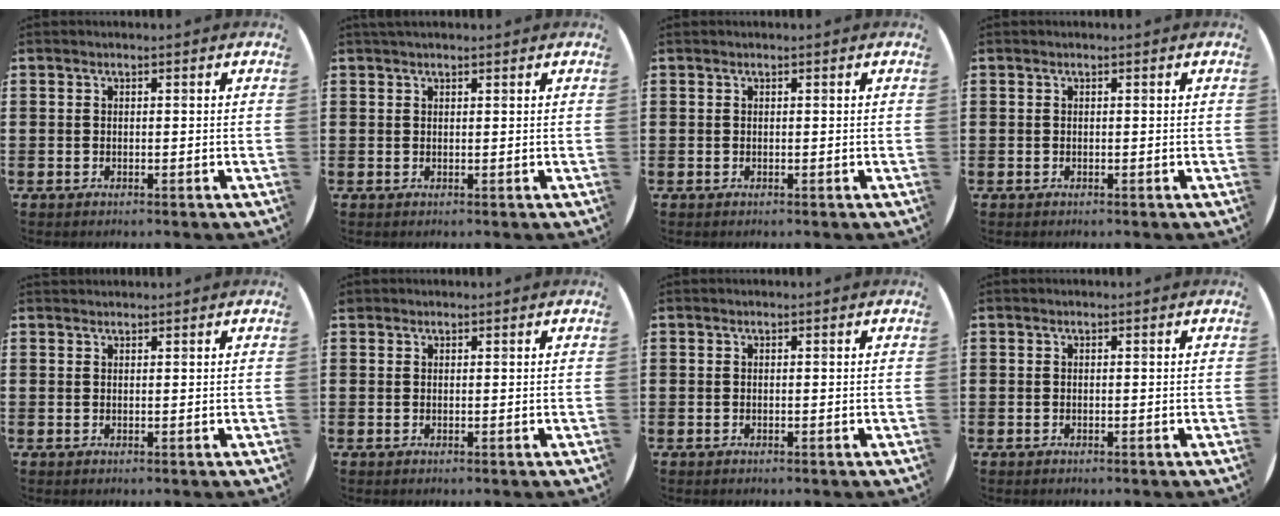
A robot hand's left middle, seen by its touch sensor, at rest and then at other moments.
{"total": 0.7, "force": [0.7, 0.2, 0.2], "torque": [-0.004, 0.001, 0.013]}
{"total": 0.0}
{"total": 0.0}
{"total": 0.5, "force": [0.5, 0.0, -0.1], "torque": [0.001, 0.002, 0.011]}
{"total": 0.5, "force": [0.5, 0.1, -0.1], "torque": [0.003, 0.003, 0.009]}
{"total": 0.0}
{"total": 0.0}